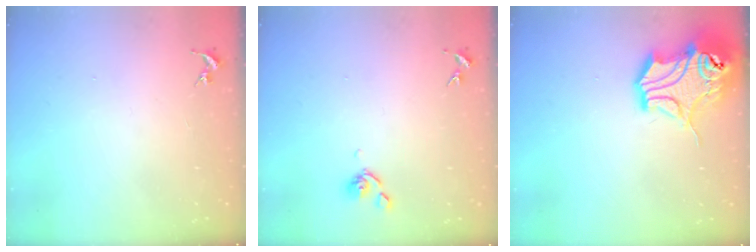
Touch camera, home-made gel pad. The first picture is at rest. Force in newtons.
{"total": 5.8, "press": 5.7, "slide": 1.1}
{"total": 16.3, "press": 16.2, "slide": 2.2}